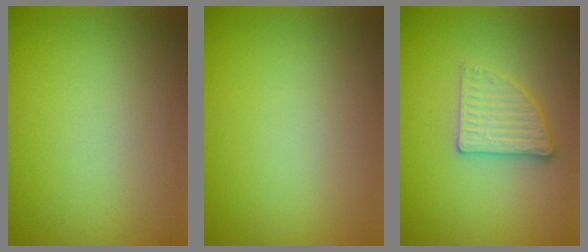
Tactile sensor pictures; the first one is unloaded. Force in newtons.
{"total": 0.0}
{"total": 2.7, "press": 2.6, "slide": 0.8}